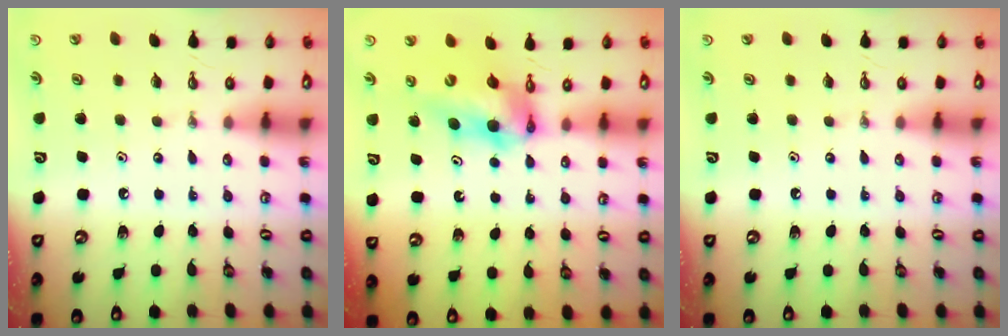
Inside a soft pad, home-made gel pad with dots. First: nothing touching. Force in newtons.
{"total": 9.5, "press": 9.5, "slide": 1.0}
{"total": 0.0}